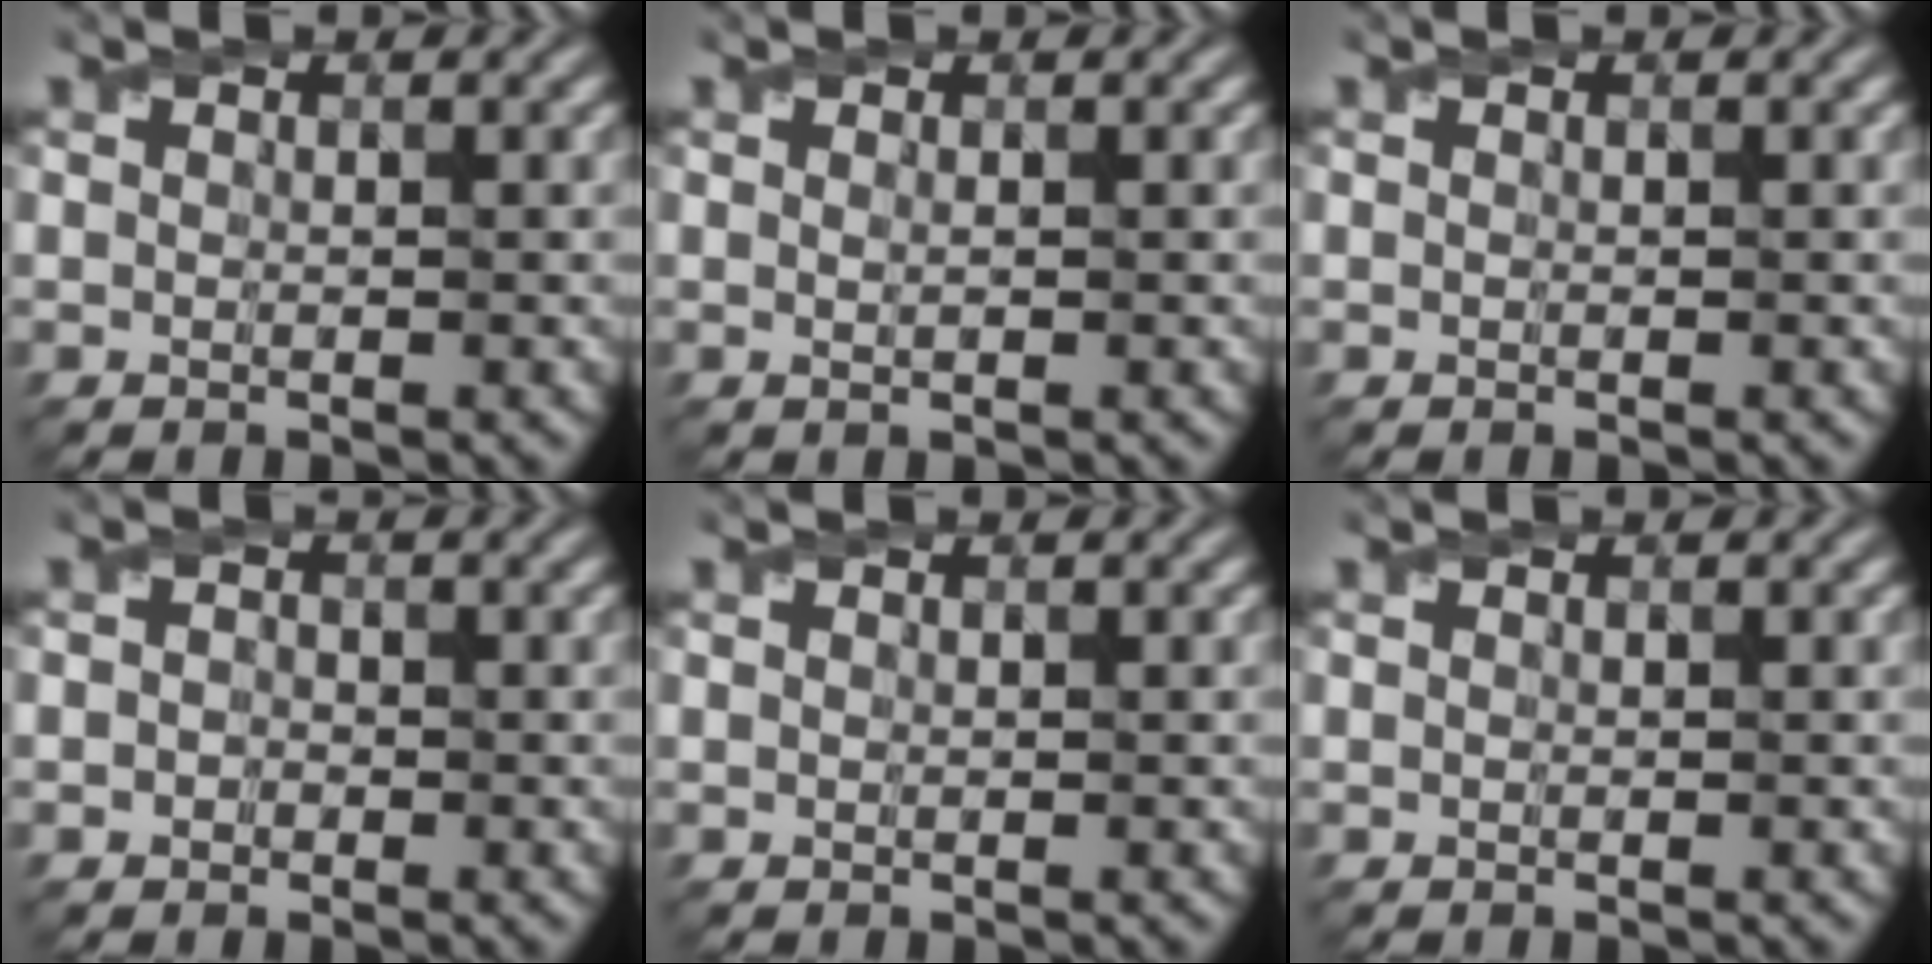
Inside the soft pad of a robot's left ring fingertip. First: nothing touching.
{"total": 0.6, "force": [0.2, 0.1, 0.5], "torque": [-0.012, 0.000, 0.002]}
{"total": 0.0}
{"total": 0.9, "force": [-0.3, 0.8, 0.4], "torque": [-0.005, -0.003, -0.009]}
{"total": 0.0}
{"total": 0.0}